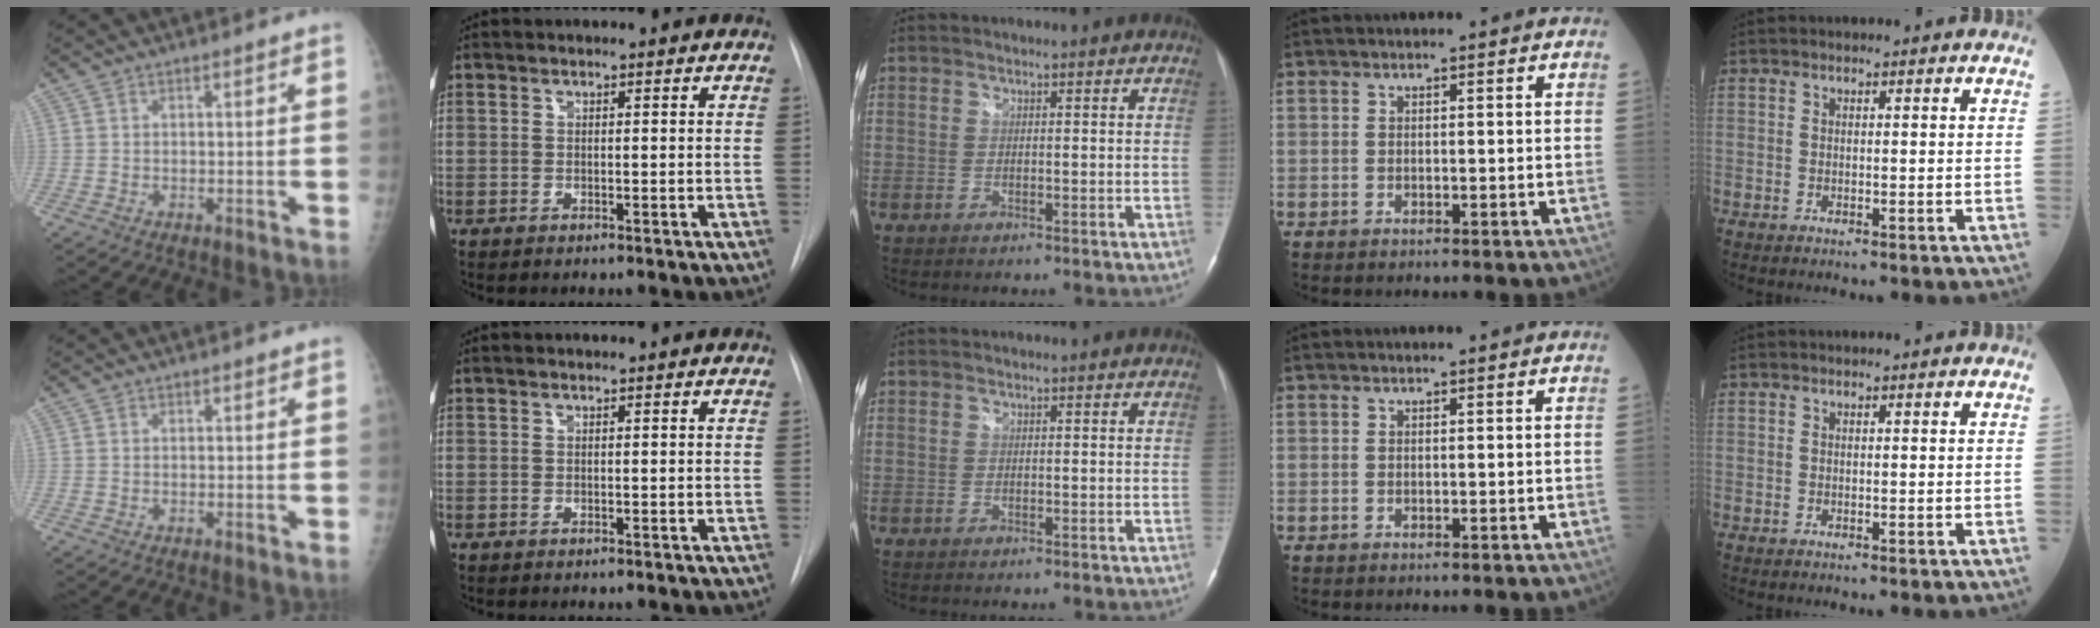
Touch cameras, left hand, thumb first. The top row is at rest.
{}